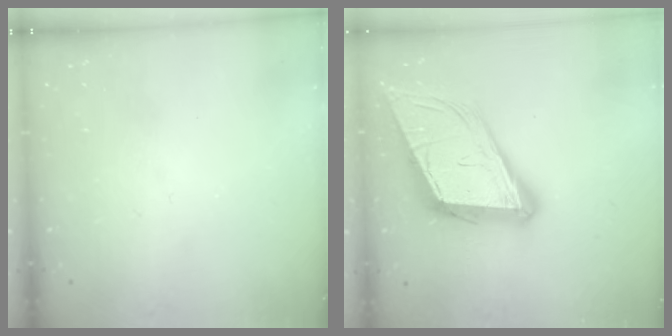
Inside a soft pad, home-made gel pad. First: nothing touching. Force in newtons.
{"total": 18.1, "press": 17.5, "slide": 4.3}